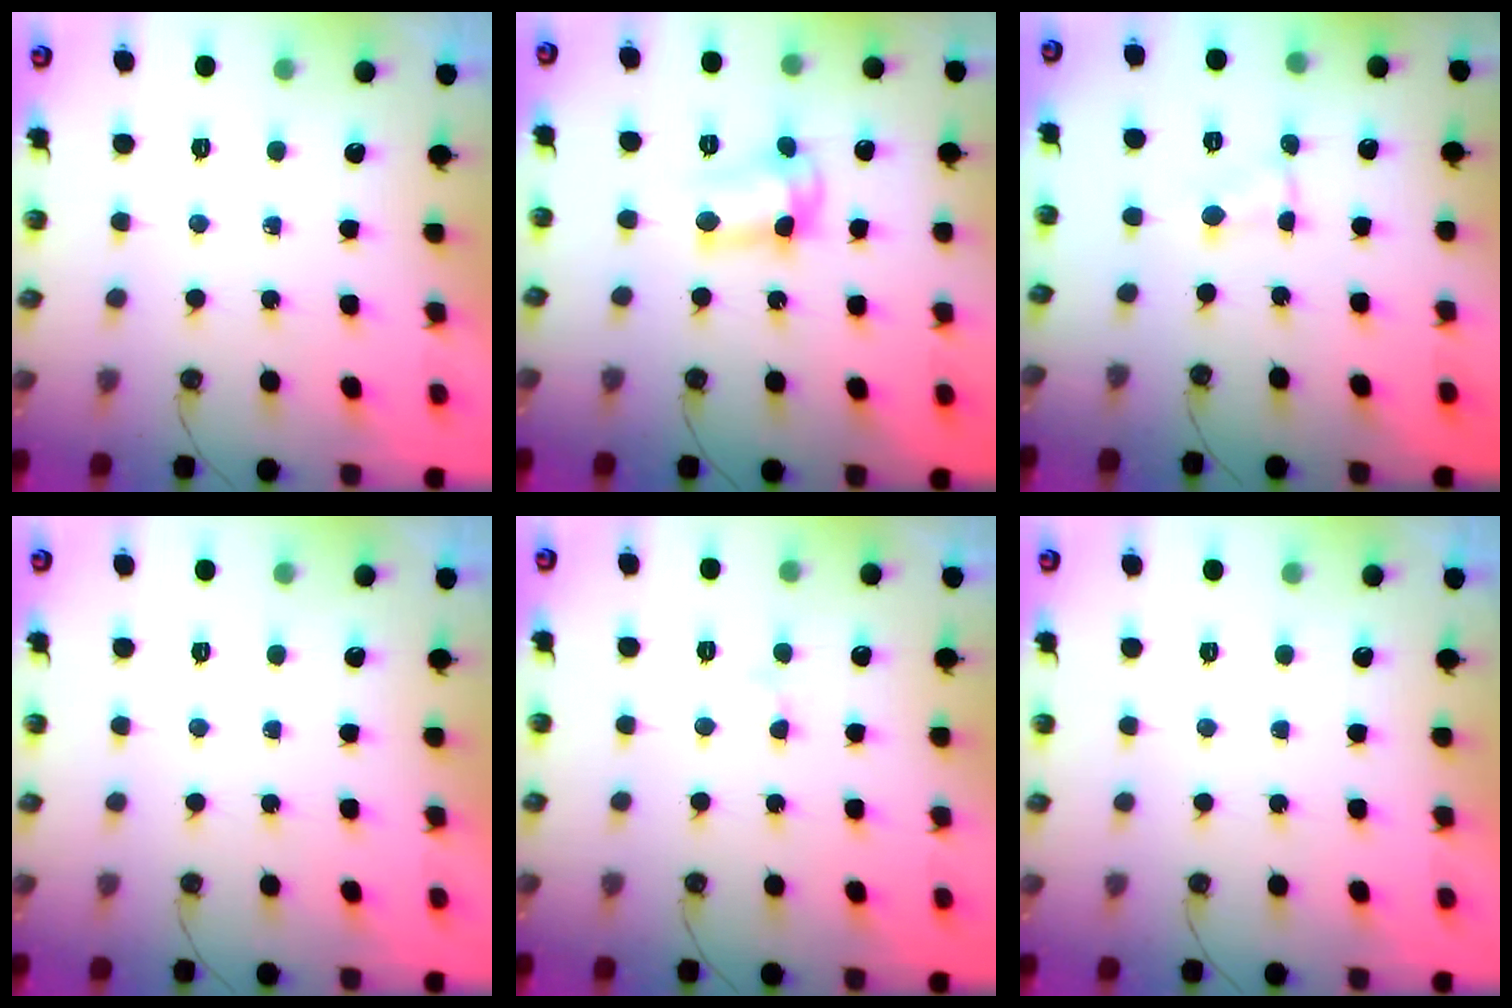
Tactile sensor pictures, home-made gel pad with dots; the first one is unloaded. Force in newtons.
{"total": 7.9, "press": 7.9, "slide": 0.5}
{"total": 0.7, "press": 0.7, "slide": 0.1}
{"total": 0.0}
{"total": 3.0, "press": 2.9, "slide": 0.5}
{"total": 0.0}